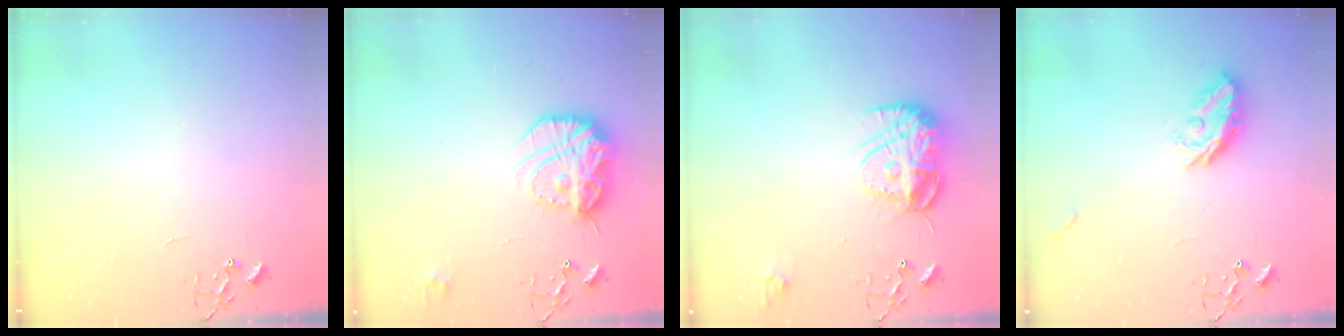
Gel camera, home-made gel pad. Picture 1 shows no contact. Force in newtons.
{"total": 19.8, "press": 19.7, "slide": 1.6}
{"total": 13.8, "press": 13.7, "slide": 1.3}
{"total": 11.1, "press": 11.0, "slide": 0.4}